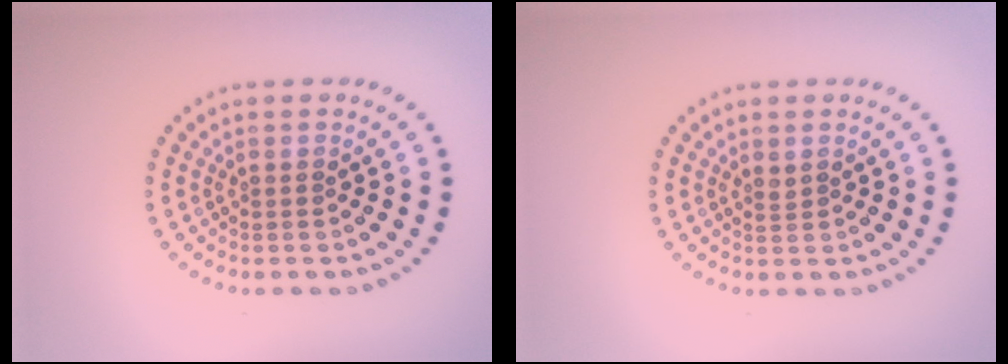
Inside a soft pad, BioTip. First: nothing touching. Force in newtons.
{"total": 0.6, "press": 0.5, "slide": 0.3}